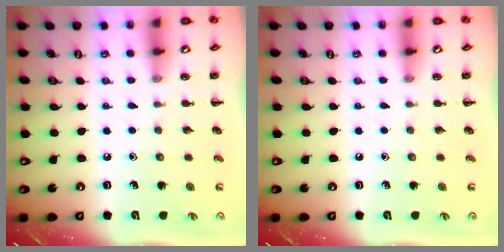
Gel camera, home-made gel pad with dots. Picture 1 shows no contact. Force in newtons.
{"total": 0.0}